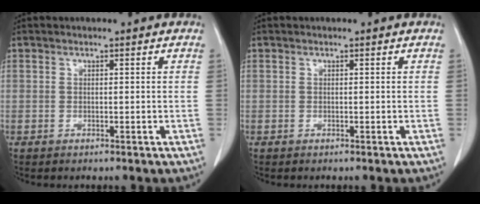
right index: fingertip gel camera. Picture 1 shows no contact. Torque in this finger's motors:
{"motor_torque": [0.00, 0.00, 0.00, 0.00]}